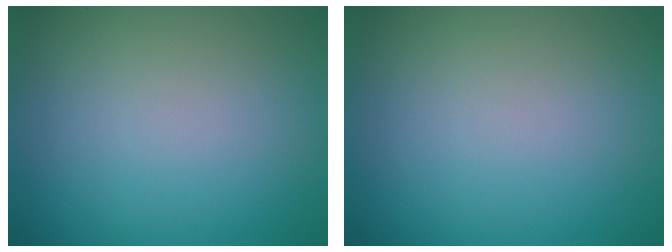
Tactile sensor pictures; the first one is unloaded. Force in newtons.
{"total": 0.0}